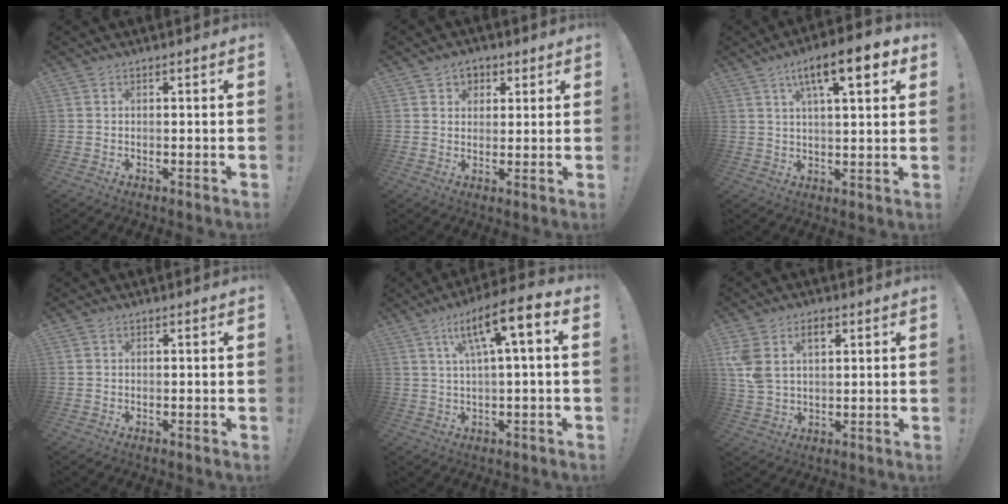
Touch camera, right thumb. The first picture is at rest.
{"total": 4.5, "force": [1.9, 3.9, 1.0], "torque": [-0.008, -0.008, 0.034]}
{"total": 12.6, "force": [5.7, 3.4, 10.8], "torque": [-0.163, -0.017, 0.086]}
{"total": 0.5, "force": [0.3, 0.4, -0.1], "torque": [0.009, -0.002, 0.005]}
{"total": 11.8, "force": [3.7, 1.8, 11.1], "torque": [-0.179, -0.013, 0.050]}
{"total": 8.8, "force": [4.2, 5.4, 5.4], "torque": [-0.098, -0.011, 0.078]}